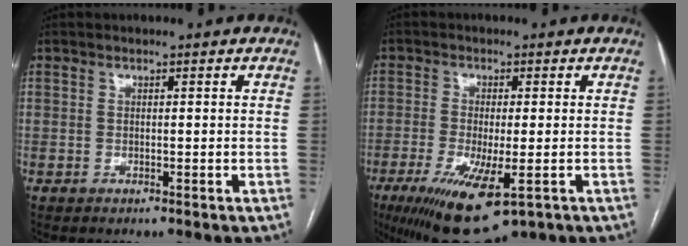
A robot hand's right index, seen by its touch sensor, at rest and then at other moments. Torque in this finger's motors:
{"motor_torque": [1.75, -0.39, 0.71, 0.19]}